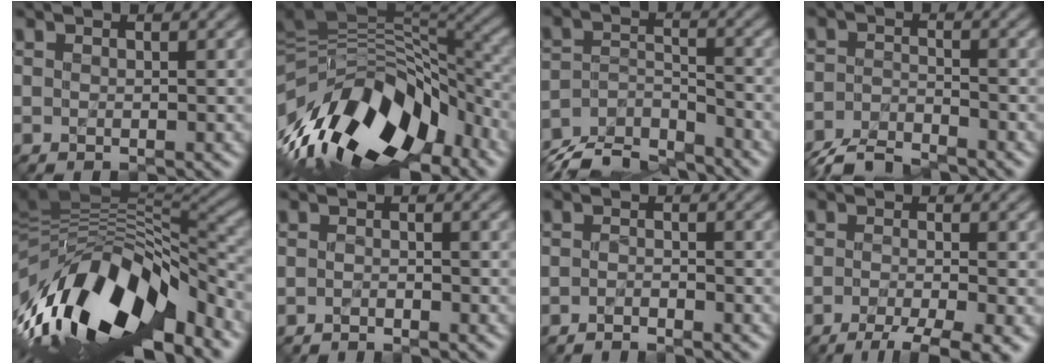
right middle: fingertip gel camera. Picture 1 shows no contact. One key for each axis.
{"total": 14.0, "fx": -6.3, "fy": 7.2, "fz": 10.2, "tx": -0.193, "ty": 0.020, "tz": -0.104}
{"total": 6.8, "fx": -6.4, "fy": 1.7, "fz": 1.2, "tx": -0.046, "ty": -0.002, "tz": -0.116}
{"total": 4.2, "fx": -4.2, "fy": 0.2, "fz": 0.3, "tx": -0.031, "ty": -0.005, "tz": -0.080}
{"total": 15.1, "fx": -5.8, "fy": 6.2, "fz": 12.5, "tx": -0.232, "ty": 0.014, "tz": -0.101}
{"total": 1.1, "fx": -1.1, "fy": -0.4, "fz": -0.1, "tx": -0.013, "ty": 0.003, "tz": -0.020}
{"total": 1.4, "fx": -1.4, "fy": -0.3, "fz": 0.0, "tx": -0.016, "ty": 0.004, "tz": -0.027}
{"total": 5.3, "fx": -3.8, "fy": 0.7, "fz": 3.6, "tx": -0.065, "ty": -0.004, "tz": -0.062}